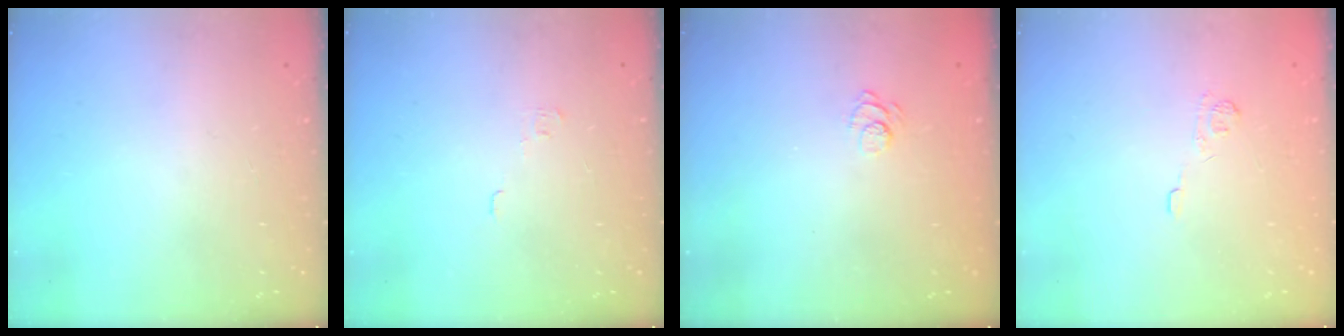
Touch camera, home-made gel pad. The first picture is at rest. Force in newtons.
{"total": 2.3, "press": 2.3, "slide": 0.3}
{"total": 2.1, "press": 1.6, "slide": 1.3}
{"total": 3.5, "press": 3.2, "slide": 1.4}